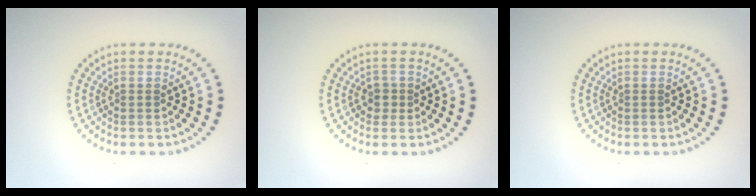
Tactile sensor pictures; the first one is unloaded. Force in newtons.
{"total": 1.1, "press": 1.0, "slide": 0.5}
{"total": 0.0}